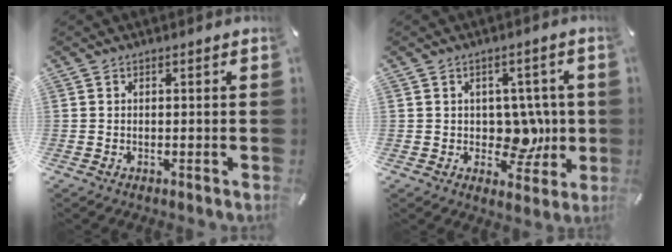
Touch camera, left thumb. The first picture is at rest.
{"total": 8.2, "force": [0.5, 6.7, 4.7], "torque": [-0.042, -0.007, 0.012]}